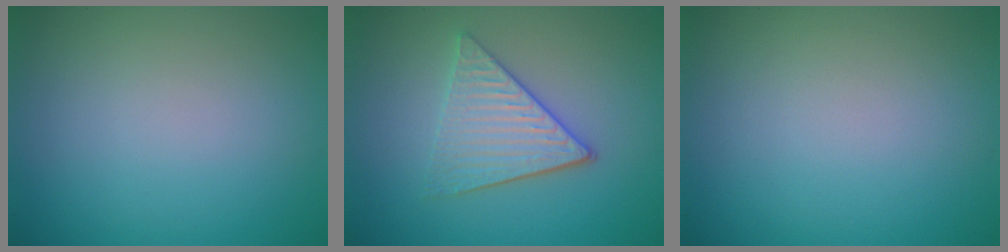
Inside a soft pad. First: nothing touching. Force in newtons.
{"total": 4.0, "press": 3.4, "slide": 2.0}
{"total": 0.0}